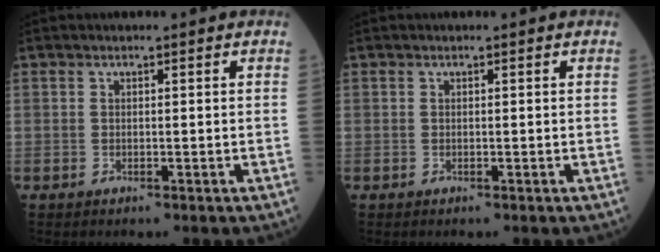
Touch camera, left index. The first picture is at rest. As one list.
[{"total": 0.0}]